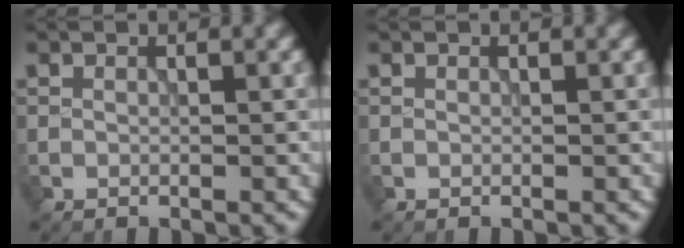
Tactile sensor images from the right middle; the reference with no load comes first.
{"total": 0.0}